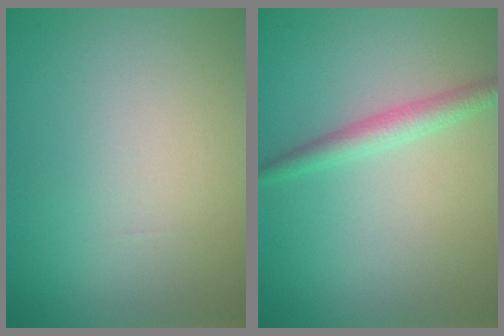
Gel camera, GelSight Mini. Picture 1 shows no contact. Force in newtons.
{"total": 2.1, "press": 2.1, "slide": 0.1}